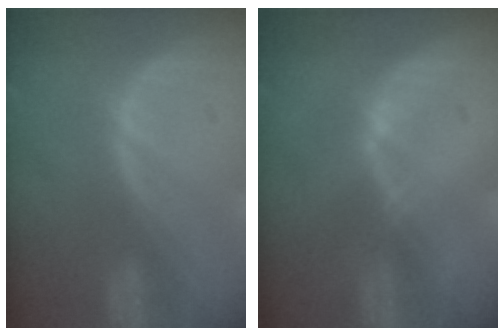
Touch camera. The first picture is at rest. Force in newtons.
{"total": 0.6, "press": 0.5, "slide": 0.2}